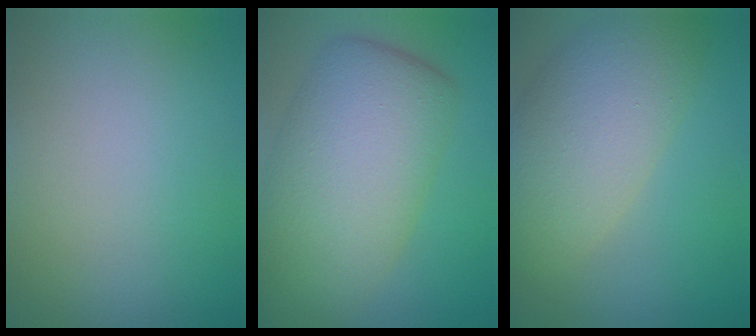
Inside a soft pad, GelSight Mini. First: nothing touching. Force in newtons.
{"total": 10.3, "press": 10.3, "slide": 0.6}
{"total": 7.6, "press": 7.6, "slide": 0.6}